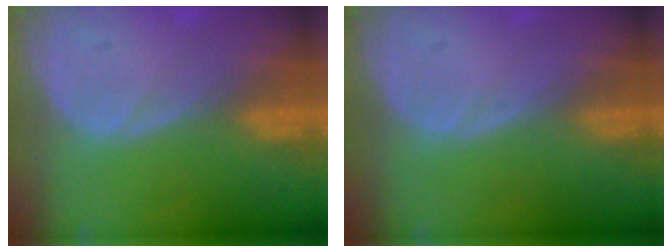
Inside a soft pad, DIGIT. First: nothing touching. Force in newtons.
{"total": 0.0}